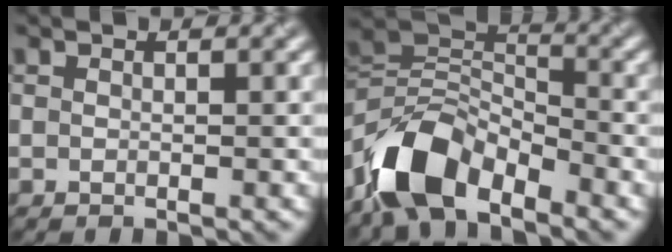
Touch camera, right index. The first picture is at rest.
{"total": 8.3, "force": [-5.7, 4.1, 4.6], "torque": [-0.081, 0.001, -0.117]}